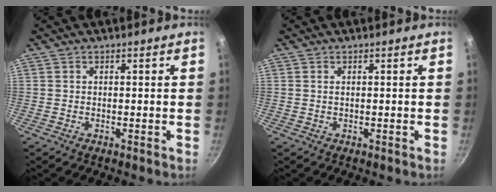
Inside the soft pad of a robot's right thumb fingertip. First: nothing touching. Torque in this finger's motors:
{"motor_torque": [-0.25, 0.07, -0.23, 0.31, 0.04]}